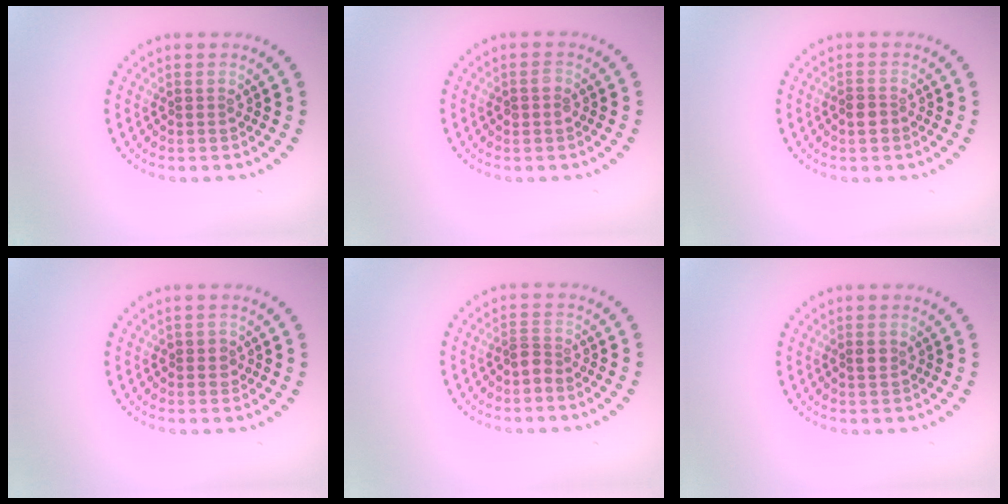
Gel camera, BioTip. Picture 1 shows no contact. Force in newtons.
{"total": 1.1, "press": 1.1, "slide": 0.0}
{"total": 1.4, "press": 1.3, "slide": 0.6}
{"total": 1.1, "press": 1.0, "slide": 0.4}
{"total": 1.2, "press": 0.8, "slide": 0.8}
{"total": 1.1, "press": 1.0, "slide": 0.4}